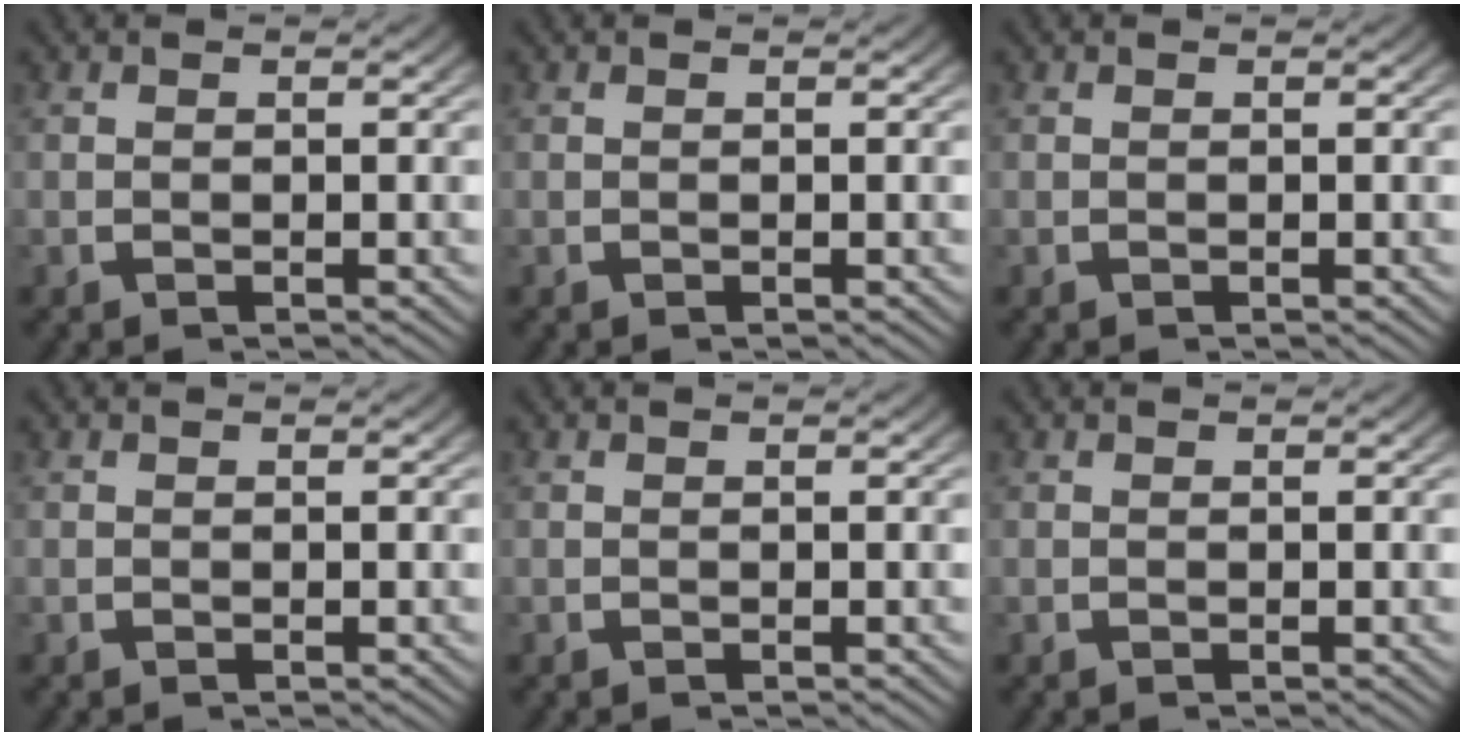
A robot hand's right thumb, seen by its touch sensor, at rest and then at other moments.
{"total": 0.0}
{"total": 0.0}
{"total": 0.0}
{"total": 0.0}
{"total": 0.0}